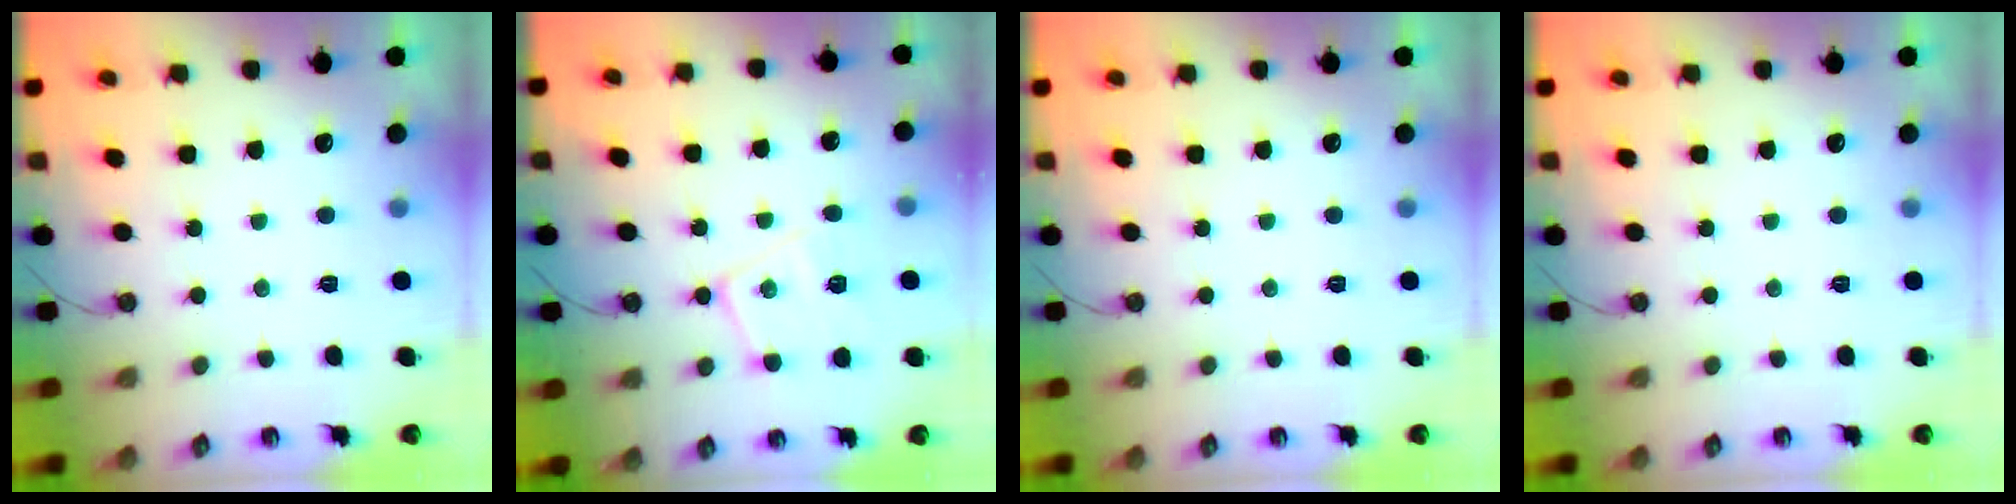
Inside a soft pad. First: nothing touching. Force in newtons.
{"total": 13.6, "press": 13.6, "slide": 1.0}
{"total": 0.0}
{"total": 0.0}